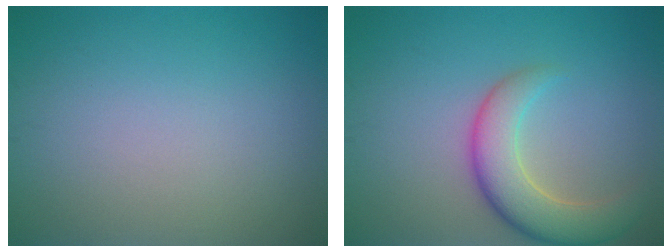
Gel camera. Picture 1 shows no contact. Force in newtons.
{"total": 5.5, "press": 5.5, "slide": 0.5}